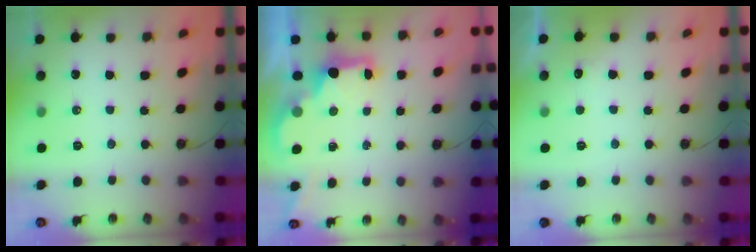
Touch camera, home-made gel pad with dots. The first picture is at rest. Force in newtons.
{"total": 2.1, "press": 1.9, "slide": 0.8}
{"total": 2.6, "press": 2.4, "slide": 1.0}